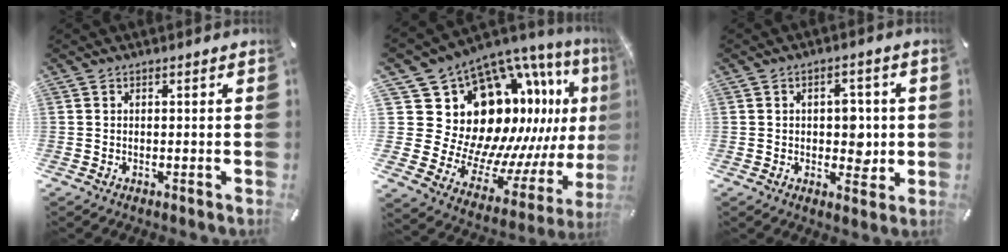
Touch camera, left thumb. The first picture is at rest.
{"total": 24.1, "force": [9.0, 17.4, 14.0], "torque": [-0.187, -0.147, 0.220]}
{"total": 6.6, "force": [0.1, 4.6, 4.8], "torque": [-0.054, -0.002, -0.004]}